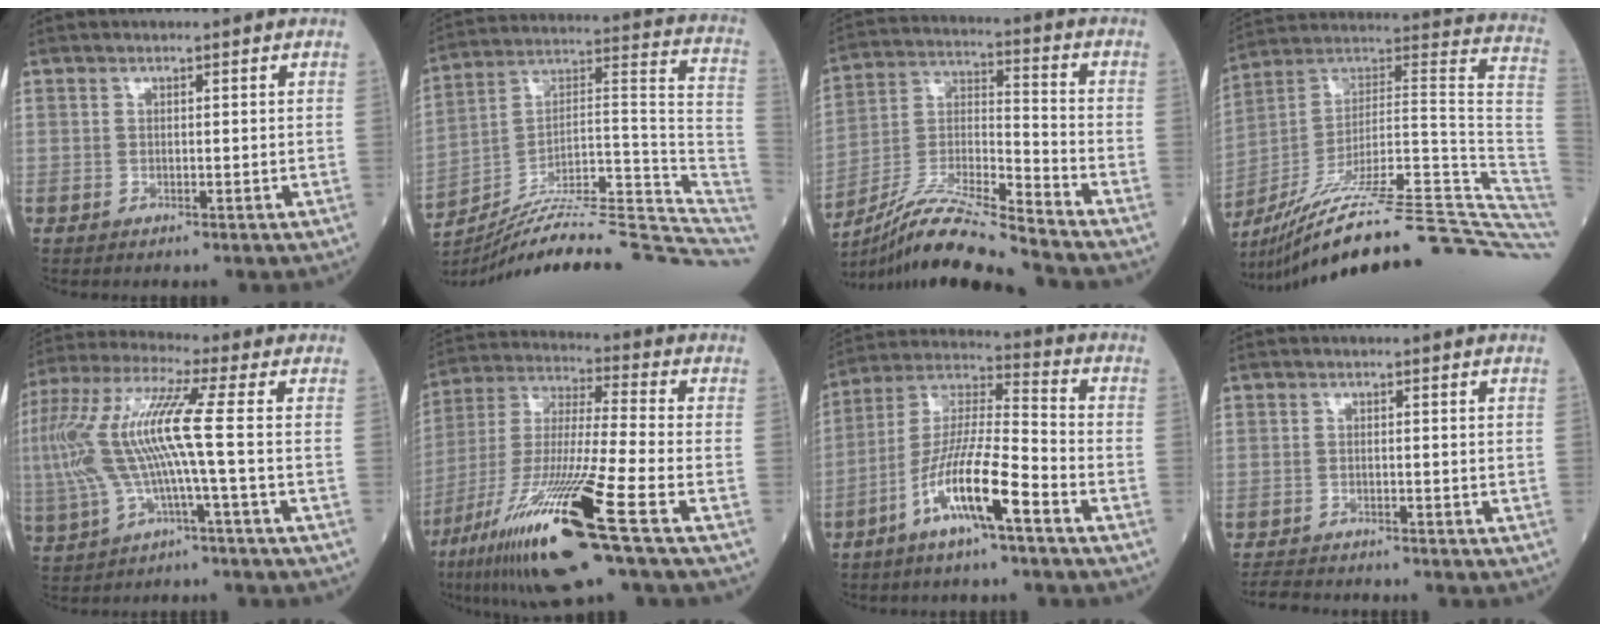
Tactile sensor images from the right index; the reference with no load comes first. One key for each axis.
{"total": 22.7, "fx": -20.3, "fy": 1.6, "fz": 9.9, "tx": -0.096, "ty": 0.048, "tz": -0.306}
{"total": 14.7, "fx": -13.2, "fy": -1.2, "fz": 6.2, "tx": -0.121, "ty": -0.001, "tz": -0.244}
{"total": 35.1, "fx": -28.9, "fy": 1.5, "fz": 19.8, "tx": -0.169, "ty": 0.001, "tz": -0.414}
{"total": 13.3, "fx": -0.8, "fy": 0.6, "fz": 13.3, "tx": -0.296, "ty": 0.025, "tz": -0.019}
{"total": 21.2, "fx": -11.0, "fy": 0.2, "fz": 18.1, "tx": -0.371, "ty": -0.054, "tz": -0.203}
{"total": 12.7, "fx": -6.3, "fy": 1.2, "fz": 10.9, "tx": -0.219, "ty": -0.003, "tz": -0.120}
{"total": 5.0, "fx": -4.7, "fy": 1.2, "fz": 1.2, "tx": -0.017, "ty": -0.011, "tz": -0.075}